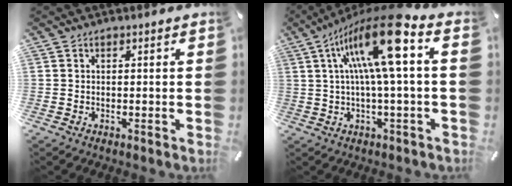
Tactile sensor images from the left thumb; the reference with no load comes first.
{"total": 17.2, "force": [5.2, 3.2, 16.1], "torque": [-0.305, -0.017, 0.070]}